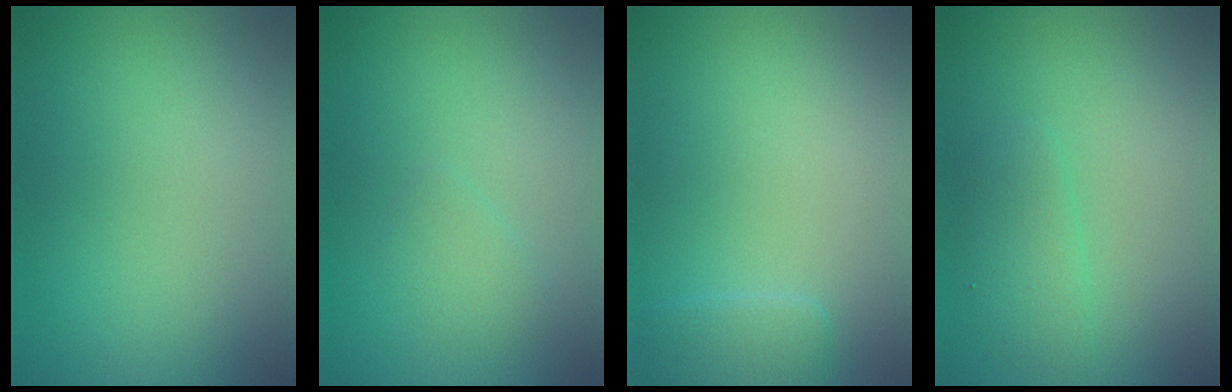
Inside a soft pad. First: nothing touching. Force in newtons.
{"total": 1.3, "press": 1.3, "slide": 0.1}
{"total": 1.6, "press": 1.6, "slide": 0.1}
{"total": 1.9, "press": 1.9, "slide": 0.1}